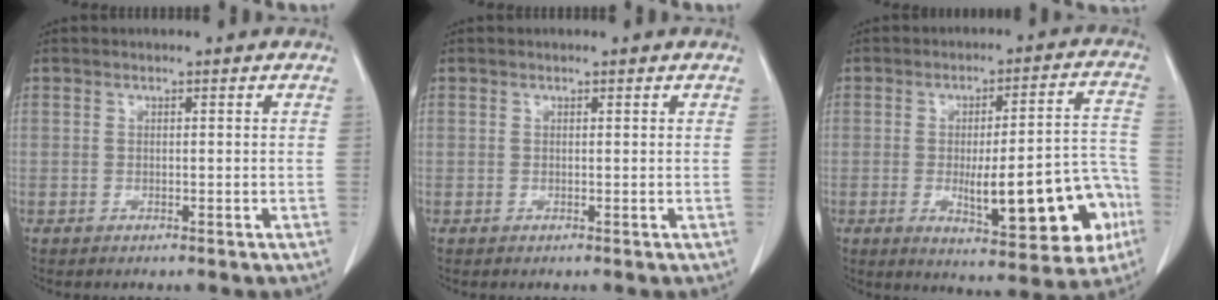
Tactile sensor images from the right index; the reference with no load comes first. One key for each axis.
{"total": 0.0}
{"total": 17.5, "fx": -5.0, "fy": 4.3, "fz": 16.2, "tx": -0.176, "ty": 0.023, "tz": -0.050}